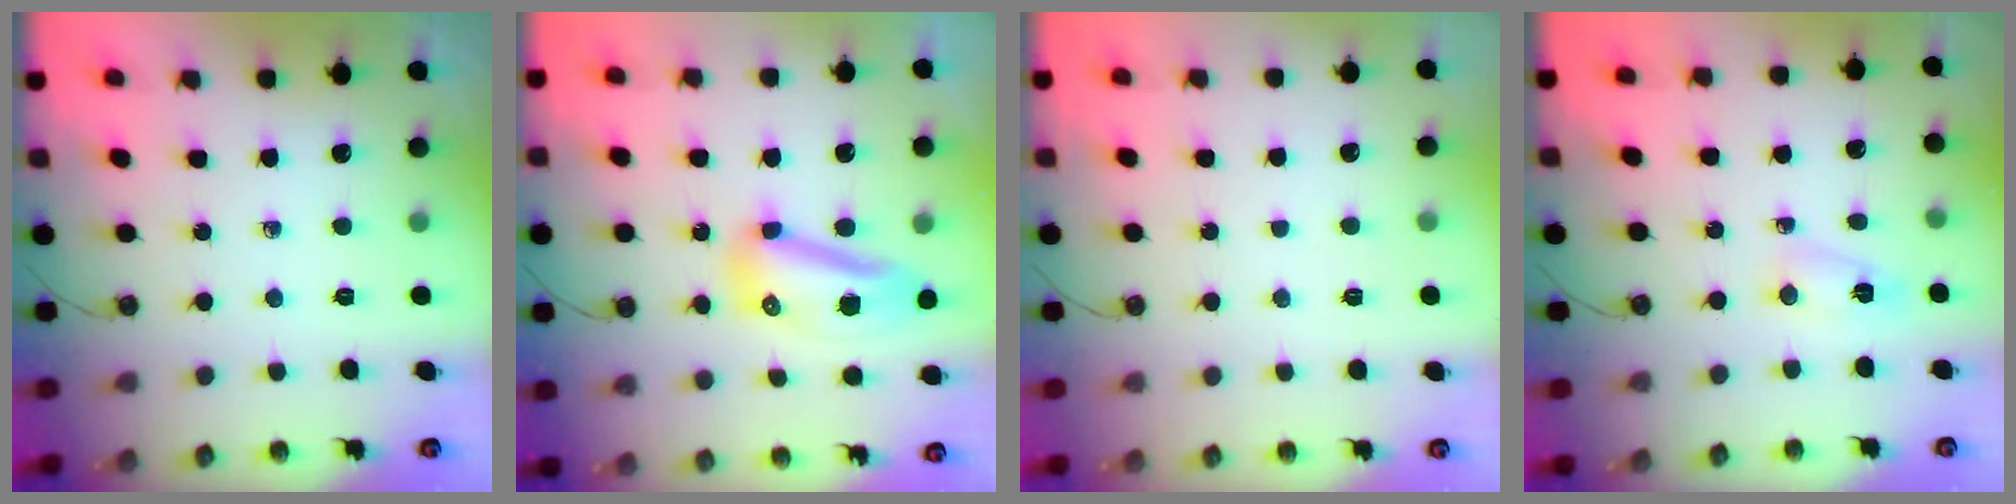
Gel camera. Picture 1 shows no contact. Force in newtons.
{"total": 11.2, "press": 11.2, "slide": 1.3}
{"total": 1.1, "press": 1.1, "slide": 0.1}
{"total": 2.9, "press": 2.8, "slide": 0.6}